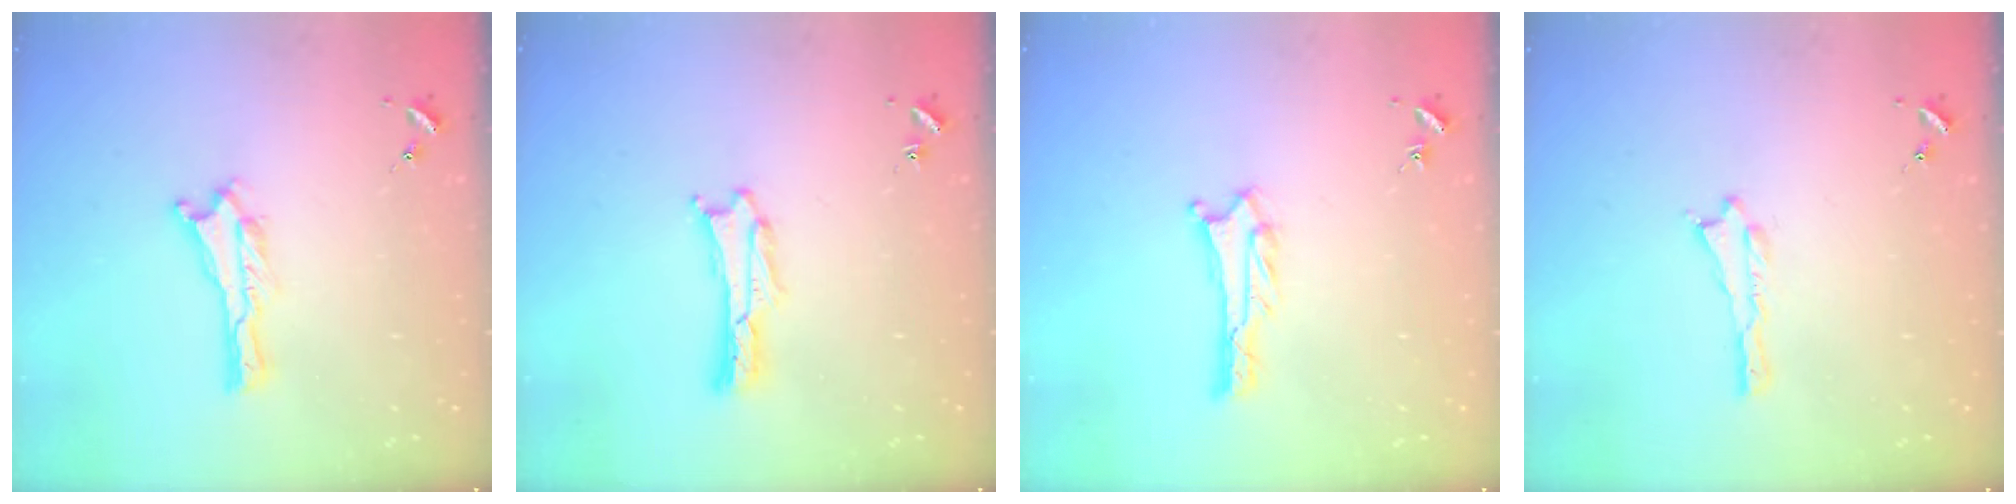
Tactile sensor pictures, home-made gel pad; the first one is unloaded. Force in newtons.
{"total": 1.5, "press": 1.4, "slide": 0.2}
{"total": 1.9, "press": 1.9, "slide": 0.2}
{"total": 0.0}